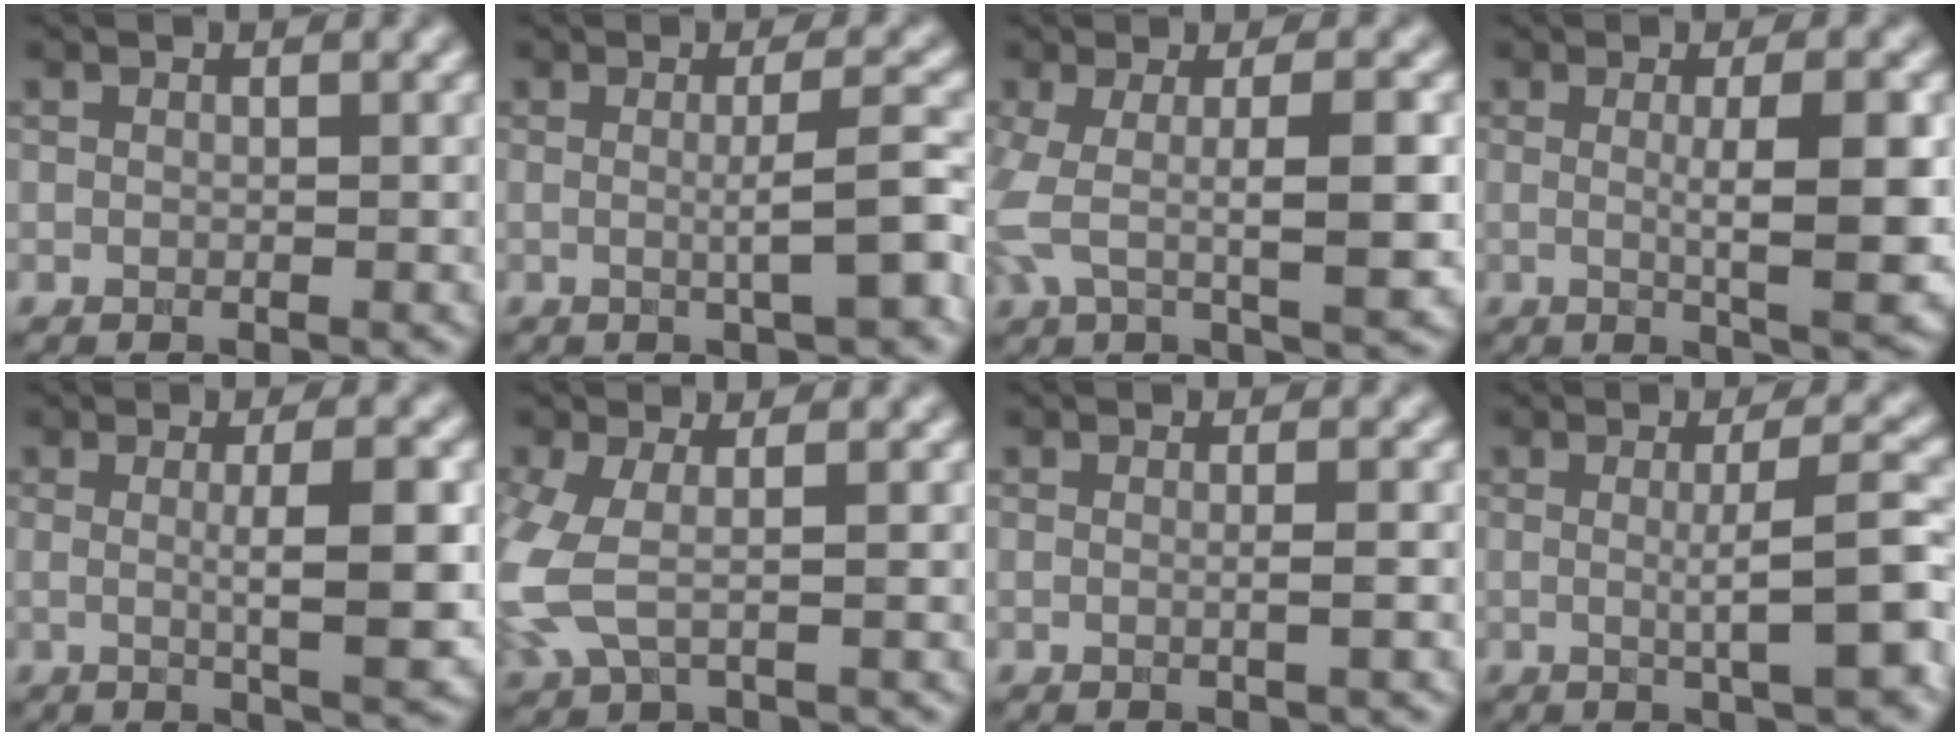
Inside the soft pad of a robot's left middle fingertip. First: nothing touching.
{"total": 4.0, "force": [-0.2, 0.7, 3.9], "torque": [-0.053, 0.002, -0.007]}
{"total": 6.5, "force": [-0.3, 1.8, 6.2], "torque": [-0.119, 0.000, -0.009]}
{"total": 6.4, "force": [0.0, 1.3, 6.2], "torque": [-0.085, -0.002, 0.001]}
{"total": 5.4, "force": [0.0, 1.1, 5.3], "torque": [-0.073, 0.000, 0.000]}
{"total": 4.3, "force": [-0.3, 1.8, 3.8], "torque": [-0.114, -0.005, -0.012]}
{"total": 1.5, "force": [0.0, 0.4, 1.4], "torque": [-0.014, -0.005, -0.012]}
{"total": 5.6, "force": [-0.3, 1.0, 5.5], "torque": [-0.078, 0.003, -0.006]}